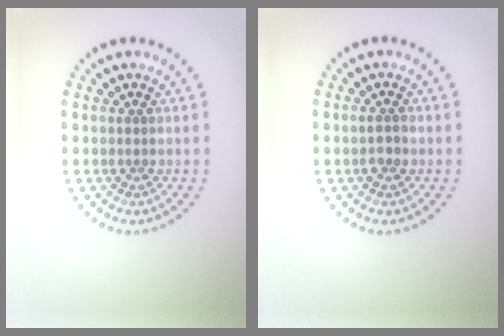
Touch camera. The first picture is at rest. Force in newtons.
{"total": 1.2, "press": 1.2, "slide": 0.1}